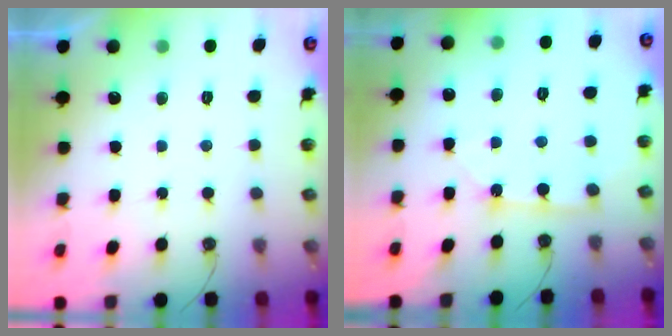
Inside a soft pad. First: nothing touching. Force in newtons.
{"total": 5.1, "press": 5.1, "slide": 0.0}